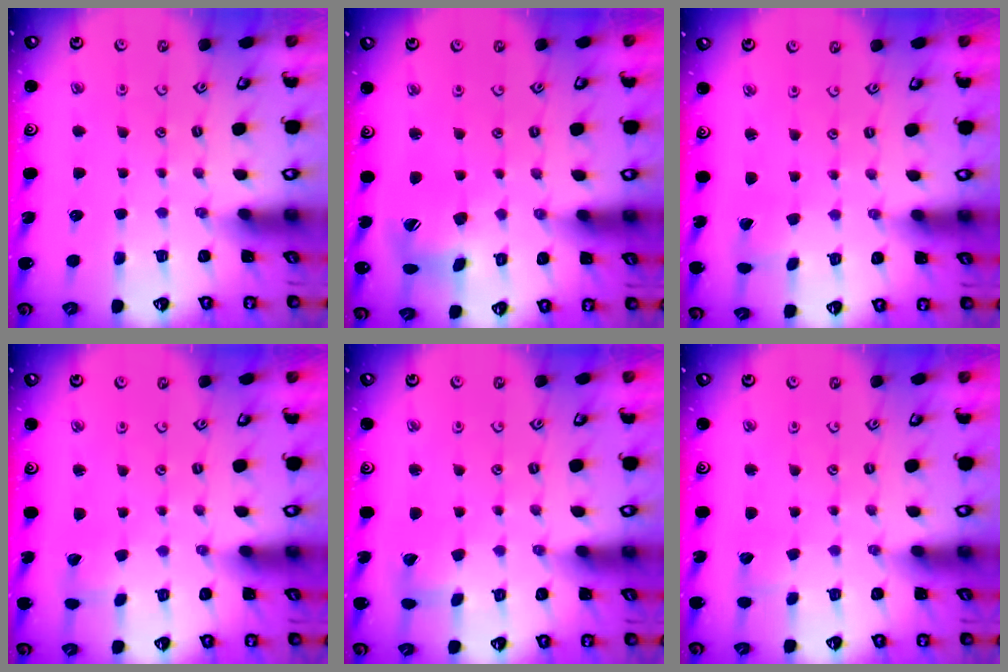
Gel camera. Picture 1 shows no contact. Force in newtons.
{"total": 12.3, "press": 12.2, "slide": 1.1}
{"total": 0.8, "press": 0.8, "slide": 0.1}
{"total": 1.8, "press": 1.8, "slide": 0.2}
{"total": 6.3, "press": 6.2, "slide": 0.9}
{"total": 4.3, "press": 4.3, "slide": 0.4}